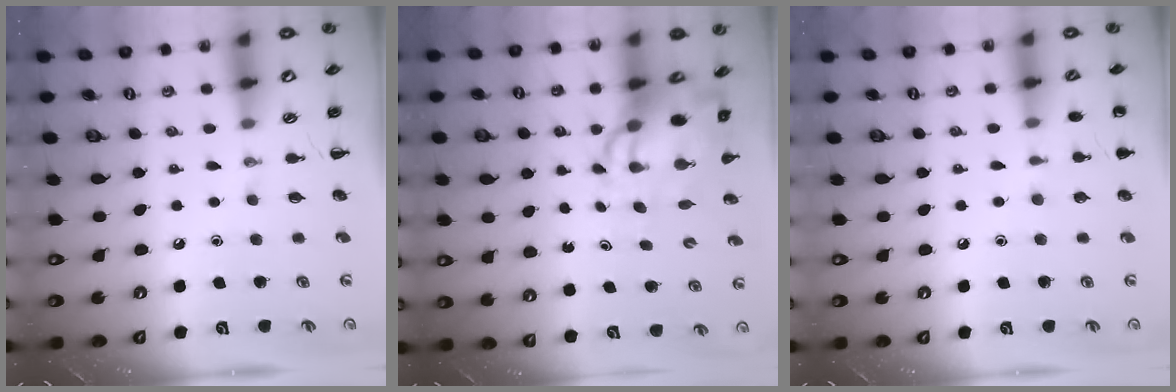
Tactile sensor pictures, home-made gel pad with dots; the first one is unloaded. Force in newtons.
{"total": 10.0, "press": 9.6, "slide": 2.7}
{"total": 5.2, "press": 4.9, "slide": 1.5}